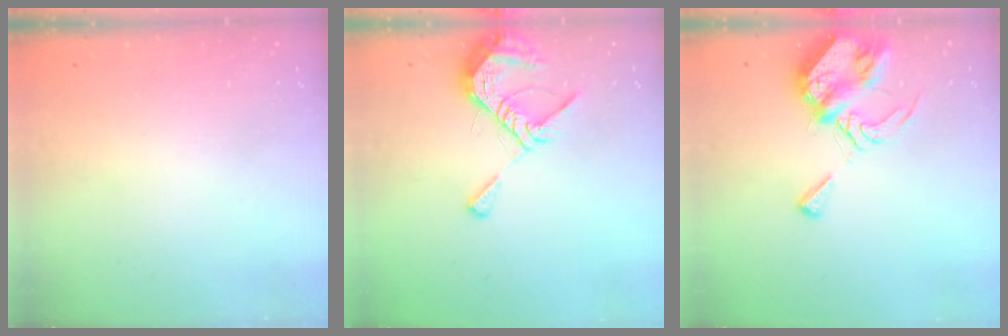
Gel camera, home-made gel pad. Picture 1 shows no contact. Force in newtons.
{"total": 9.3, "press": 9.3, "slide": 1.1}
{"total": 8.4, "press": 8.4, "slide": 0.4}